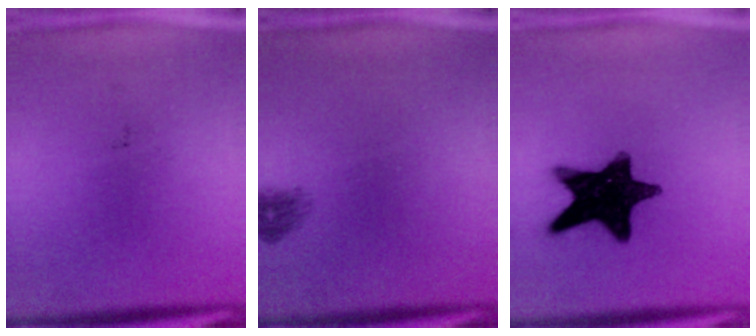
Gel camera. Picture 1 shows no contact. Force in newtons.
{"total": 1.3}
{"total": 16.6}